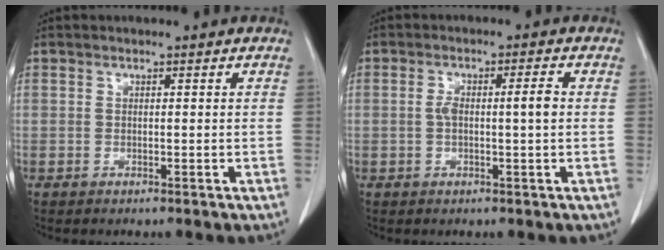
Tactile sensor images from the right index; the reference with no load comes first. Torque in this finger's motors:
{"motor_torque": [0.48, -0.08, 0.22, 0.06]}